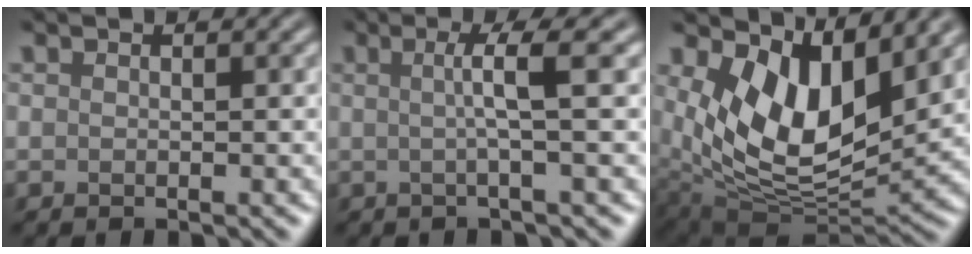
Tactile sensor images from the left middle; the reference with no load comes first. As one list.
[{"total": 3.3, "force": [0.4, 0.3, 3.2], "torque": [-0.056, 0.006, 0.002]}, {"total": 10.9, "force": [4.1, 6.0, 8.1], "torque": [-0.153, -0.021, 0.079]}]